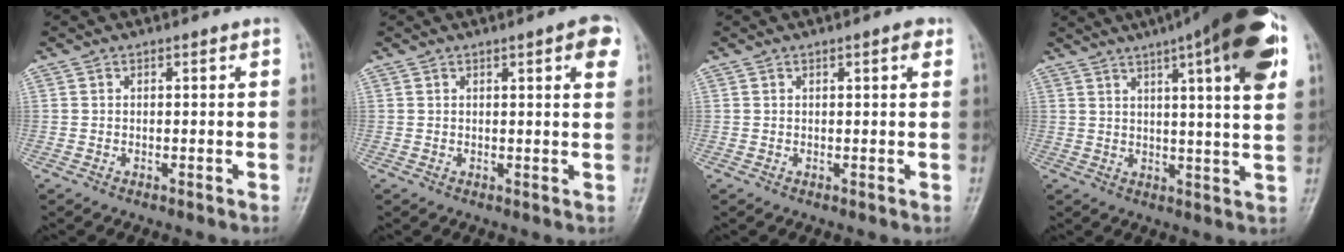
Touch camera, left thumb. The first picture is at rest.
{"total": 4.4, "force": [2.0, 0.9, 3.9], "torque": [-0.040, -0.003, 0.021]}
{"total": 1.7, "force": [0.8, 0.4, 1.4], "torque": [-0.017, 0.000, 0.009]}
{"total": 20.4, "force": [10.2, 3.6, 17.3], "torque": [-0.239, -0.008, 0.133]}